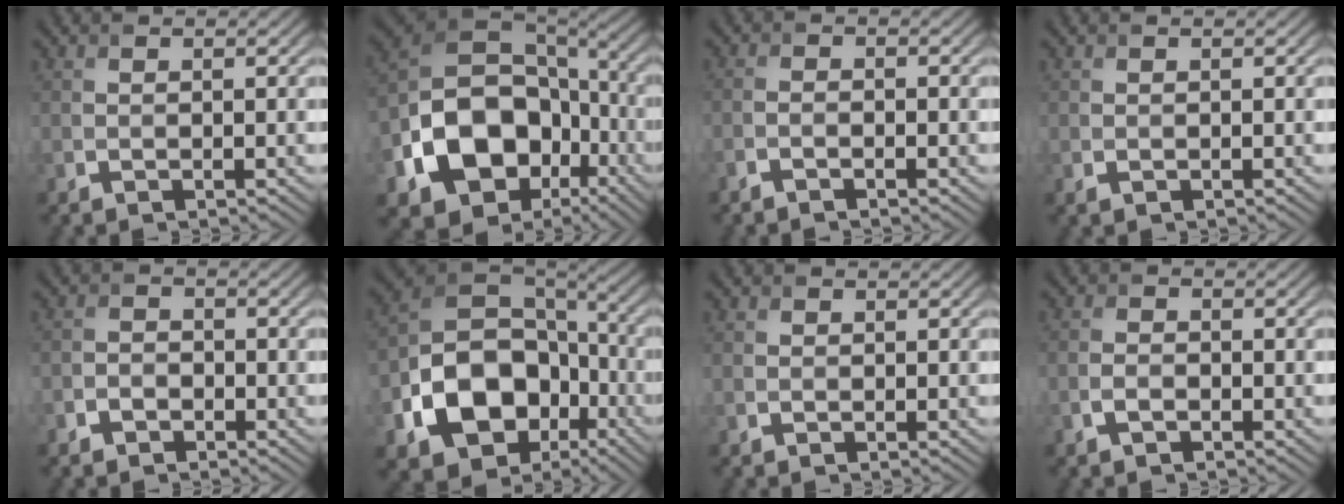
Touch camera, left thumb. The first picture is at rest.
{"total": 18.6, "force": [-4.0, 14.3, 11.1], "torque": [-0.257, -0.029, -0.050]}
{"total": 1.1, "force": [-1.0, 0.0, 0.5], "torque": [-0.010, -0.001, -0.023]}
{"total": 0.0}
{"total": 1.7, "force": [-1.1, 1.2, 0.5], "torque": [-0.007, 0.007, -0.026]}
{"total": 17.1, "force": [-4.8, 12.8, 10.3], "torque": [-0.238, -0.036, -0.069]}
{"total": 0.8, "force": [0.0, 0.7, 0.3], "torque": [-0.004, 0.001, -0.002]}
{"total": 1.4, "force": [-0.5, 0.8, 1.0], "torque": [-0.022, 0.005, -0.013]}